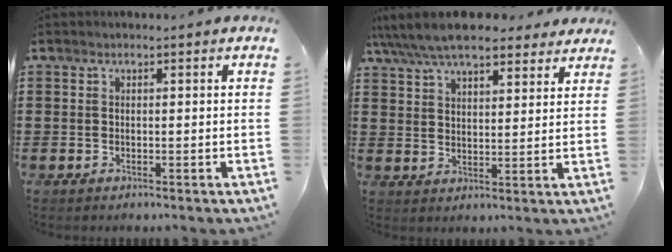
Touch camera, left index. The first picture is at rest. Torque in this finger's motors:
{"motor_torque": [2.14, 0.00, 0.46, 0.10]}